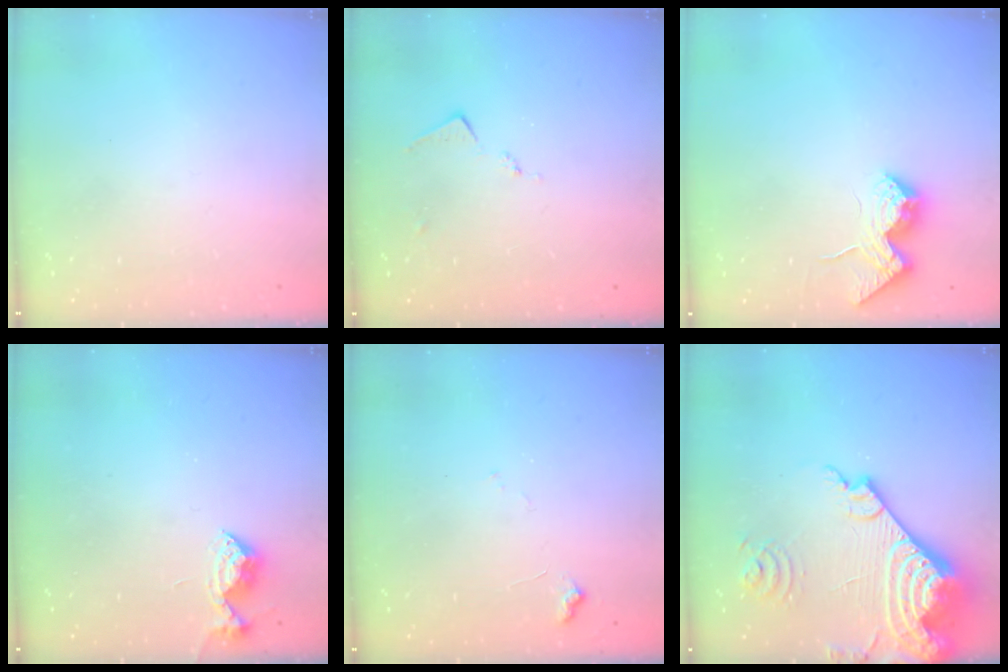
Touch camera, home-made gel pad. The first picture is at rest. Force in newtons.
{"total": 7.1, "press": 7.0, "slide": 0.9}
{"total": 16.2, "press": 16.2, "slide": 0.4}
{"total": 6.7, "press": 6.6, "slide": 0.7}
{"total": 6.2, "press": 6.2, "slide": 0.8}
{"total": 23.1, "press": 23.0, "slide": 2.8}